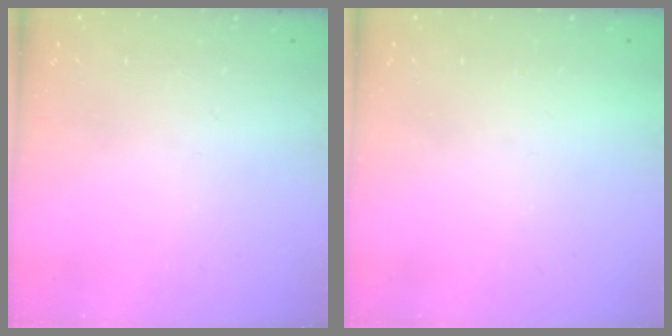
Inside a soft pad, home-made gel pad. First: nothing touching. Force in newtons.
{"total": 1.5, "press": 1.5, "slide": 0.1}